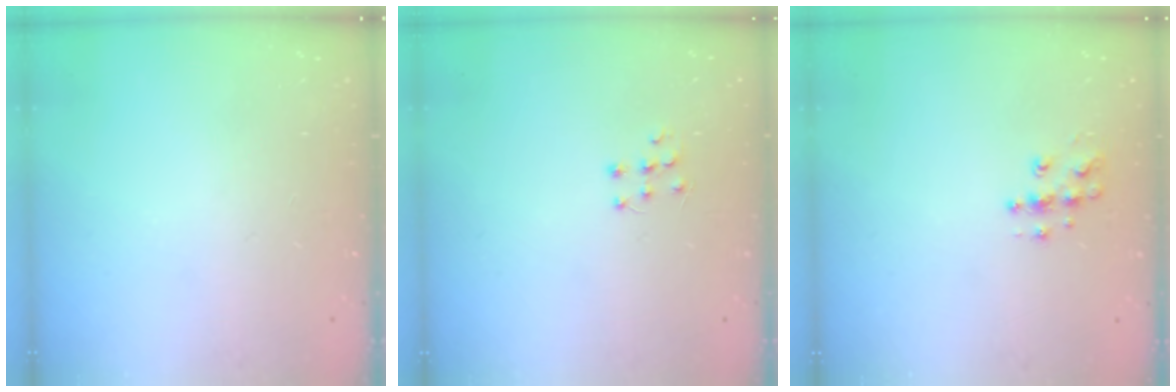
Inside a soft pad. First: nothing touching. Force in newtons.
{"total": 6.2, "press": 6.2, "slide": 0.4}
{"total": 8.7, "press": 8.7, "slide": 0.5}